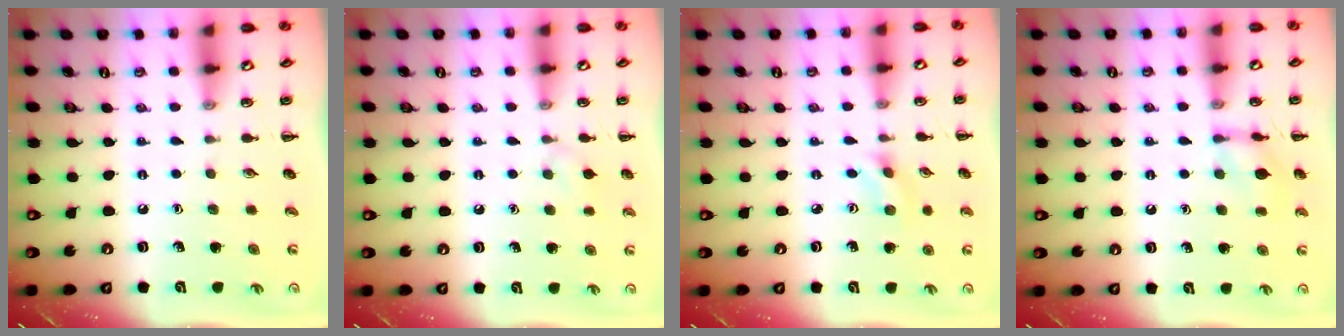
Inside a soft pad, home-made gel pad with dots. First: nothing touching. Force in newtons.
{"total": 5.4, "press": 5.0, "slide": 1.9}
{"total": 1.9, "press": 1.7, "slide": 0.8}
{"total": 9.0, "press": 9.0, "slide": 0.9}